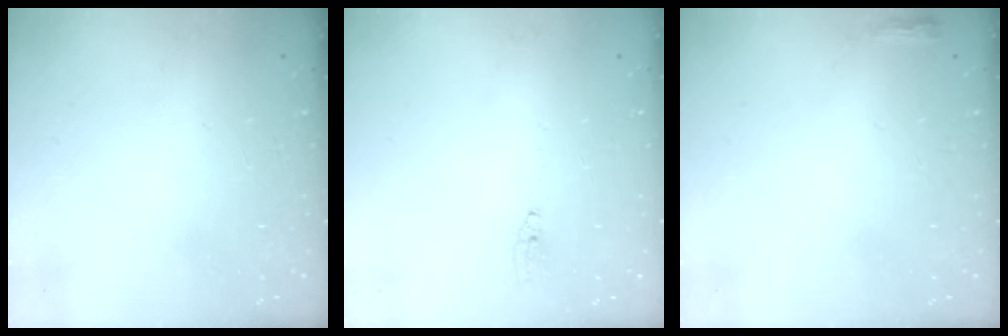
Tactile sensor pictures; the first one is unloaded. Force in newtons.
{"total": 2.0, "press": 2.0, "slide": 0.2}
{"total": 3.5, "press": 3.4, "slide": 0.8}